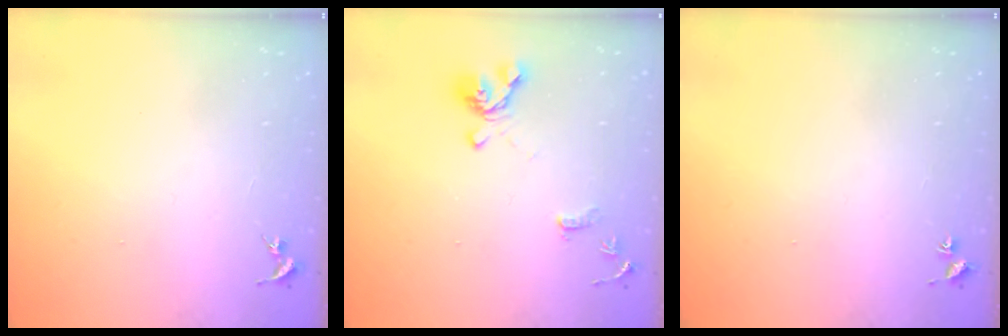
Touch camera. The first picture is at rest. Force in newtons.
{"total": 12.7, "press": 12.6, "slide": 1.5}
{"total": 1.8, "press": 1.8, "slide": 0.2}